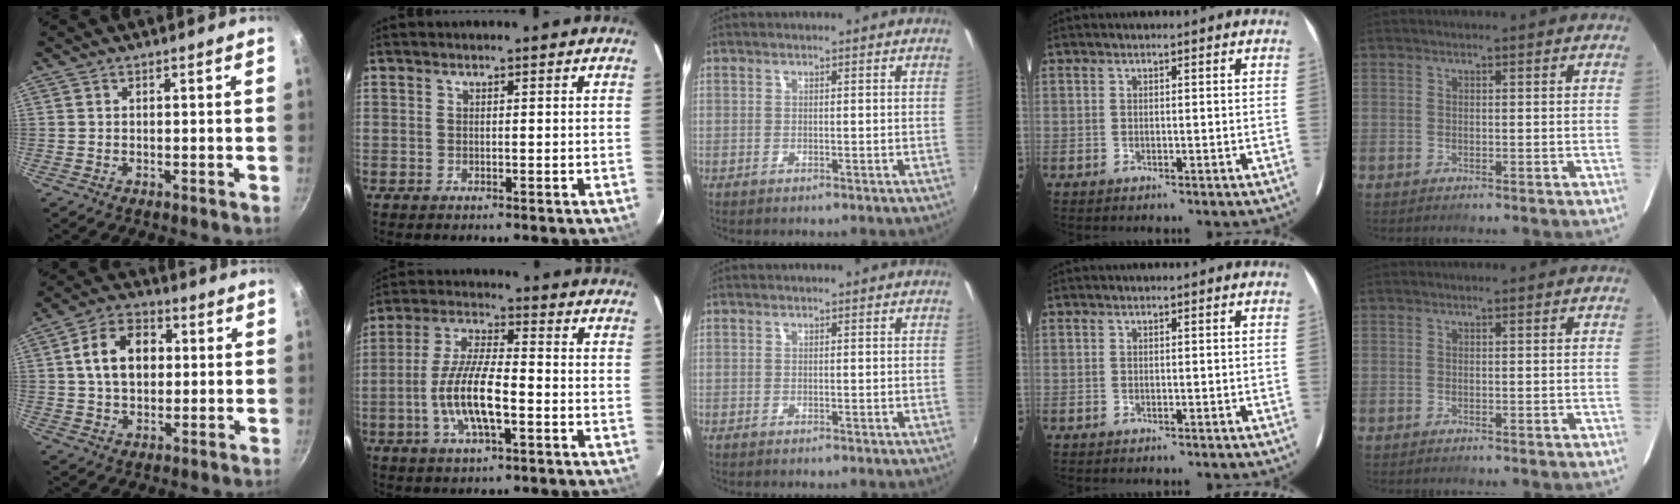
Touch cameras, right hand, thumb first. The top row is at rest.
{"thumb": {"total": 11.5, "force": [1.7, 8.2, 7.9], "torque": [-0.107, 0.017, 0.019]}, "index": {"total": 11.4, "force": [-3.6, 3.2, 10.3], "torque": [-0.212, -0.003, -0.067]}}